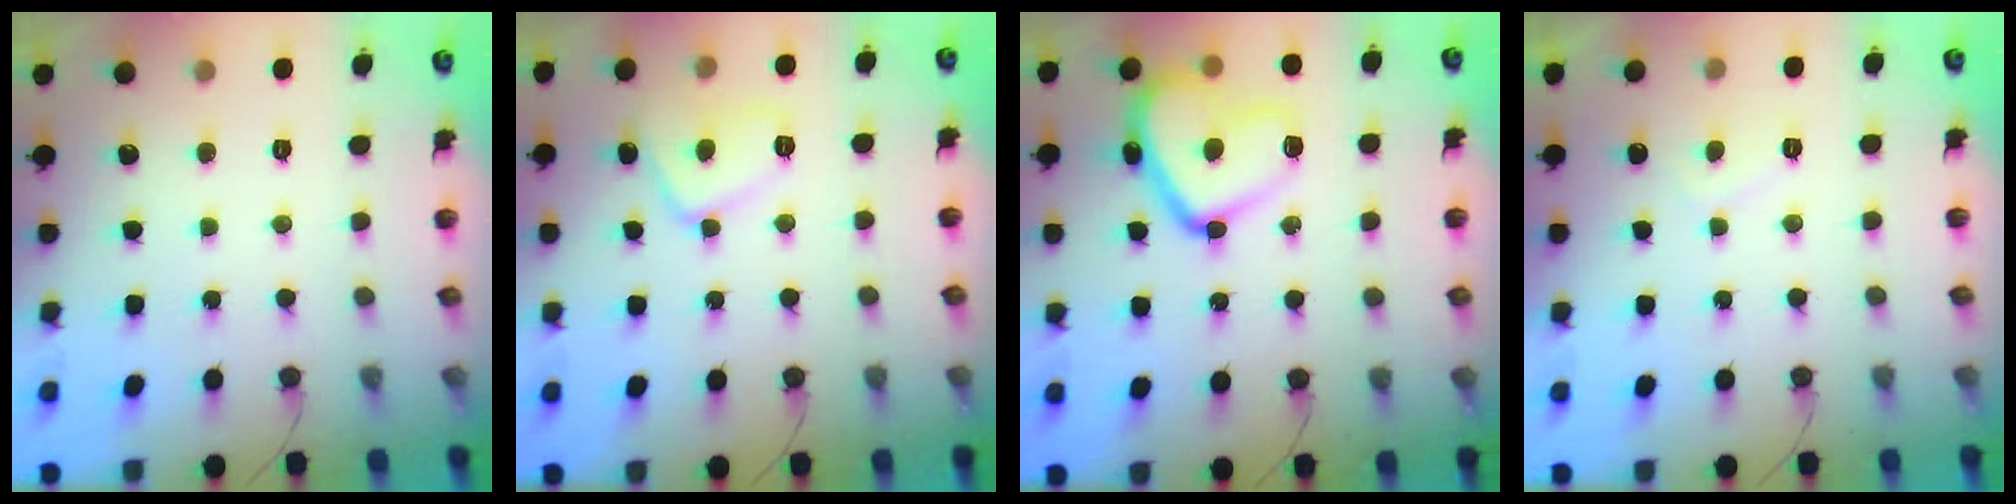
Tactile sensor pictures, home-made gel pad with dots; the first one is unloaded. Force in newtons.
{"total": 8.2, "press": 8.2, "slide": 0.7}
{"total": 15.8, "press": 15.8, "slide": 1.1}
{"total": 1.6, "press": 1.4, "slide": 0.7}